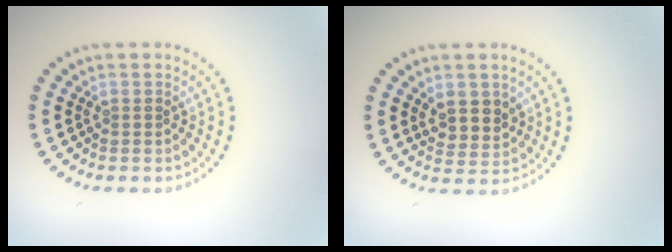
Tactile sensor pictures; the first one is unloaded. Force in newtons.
{"total": 2.8, "press": 2.5, "slide": 1.3}